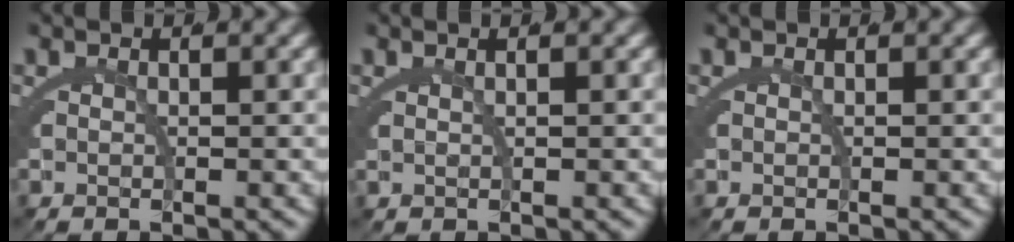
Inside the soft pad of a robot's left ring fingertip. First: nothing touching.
{"total": 1.3, "force": [0.7, -0.7, 0.8], "torque": [-0.007, 0.005, 0.015]}
{"total": 0.0}